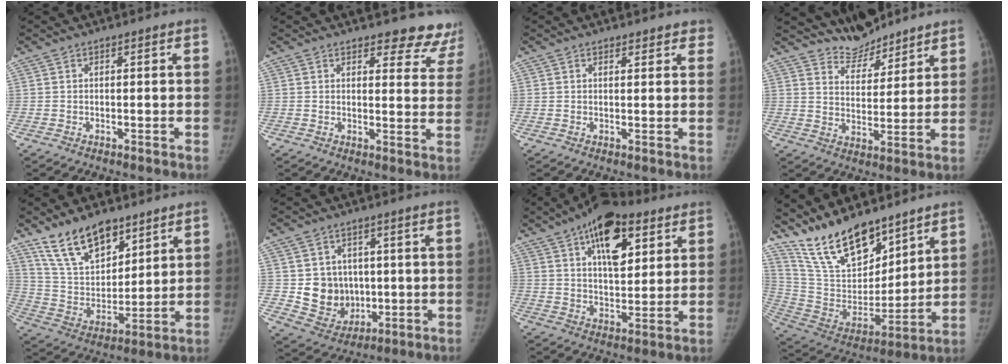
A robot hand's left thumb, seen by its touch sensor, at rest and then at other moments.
{"total": 8.4, "force": [7.8, 3.0, 1.0], "torque": [0.041, -0.047, 0.062]}
{"total": 2.8, "force": [2.4, 1.3, 0.8], "torque": [0.021, -0.007, 0.021]}
{"total": 7.6, "force": [7.1, 2.4, 0.8], "torque": [0.011, -0.054, 0.131]}
{"total": 15.4, "force": [10.8, 7.7, 7.8], "torque": [-0.101, -0.058, 0.211]}
{"total": 10.2, "force": [0.4, 9.1, 4.4], "torque": [-0.028, -0.004, 0.030]}
{"total": 15.8, "force": [7.6, 7.7, 11.4], "torque": [-0.137, -0.020, 0.118]}
{"total": 19.3, "force": [14.9, 7.9, 9.3], "torque": [-0.124, -0.078, 0.283]}